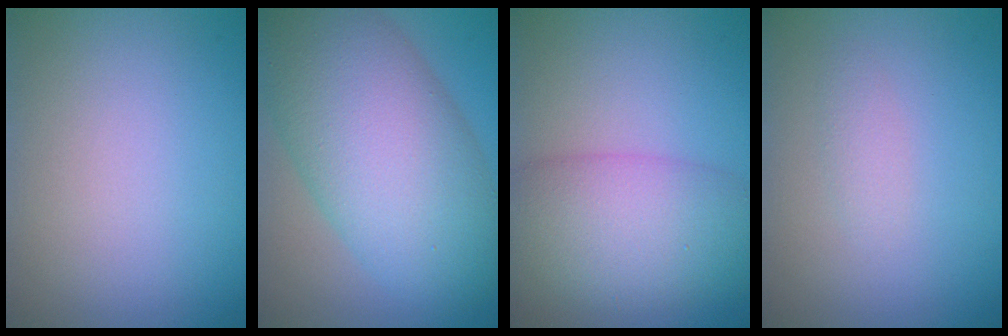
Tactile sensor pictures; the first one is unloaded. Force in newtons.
{"total": 11.9, "press": 11.8, "slide": 0.4}
{"total": 7.5, "press": 7.5, "slide": 0.4}
{"total": 0.9, "press": 0.9, "slide": 0.0}